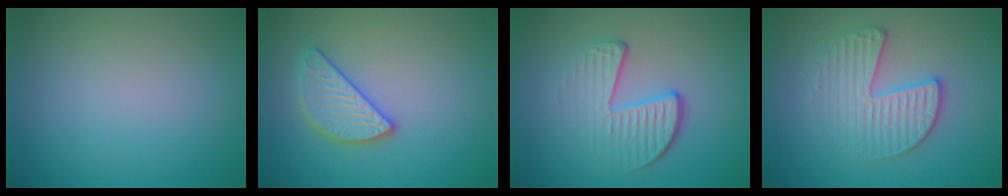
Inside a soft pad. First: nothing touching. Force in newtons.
{"total": 2.7, "press": 2.7, "slide": 0.1}
{"total": 4.3, "press": 2.8, "slide": 3.3}
{"total": 3.4, "press": 3.2, "slide": 1.2}